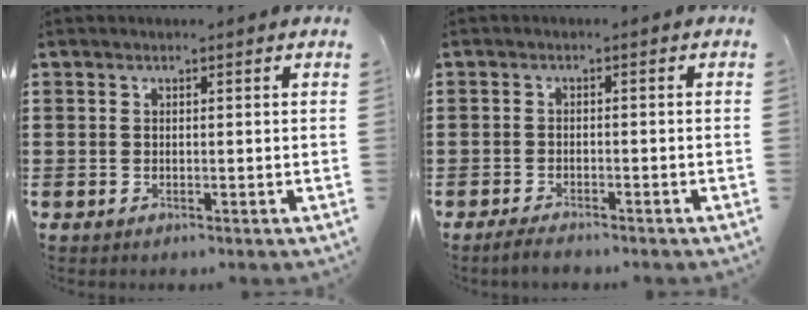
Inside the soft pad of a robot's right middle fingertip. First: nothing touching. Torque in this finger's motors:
{"motor_torque": [0.55, -0.27, 0.00, 0.03]}